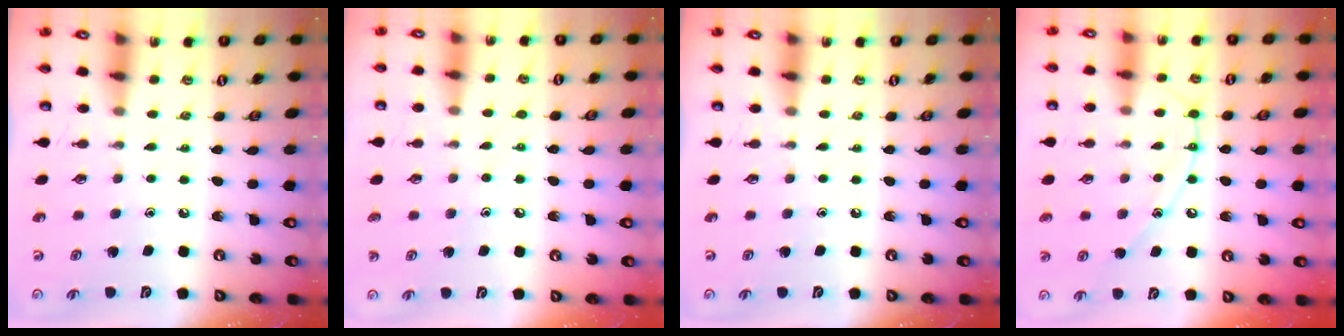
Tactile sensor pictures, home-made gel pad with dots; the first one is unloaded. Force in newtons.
{"total": 6.1, "press": 6.1, "slide": 0.7}
{"total": 0.0}
{"total": 11.8, "press": 11.8, "slide": 1.0}